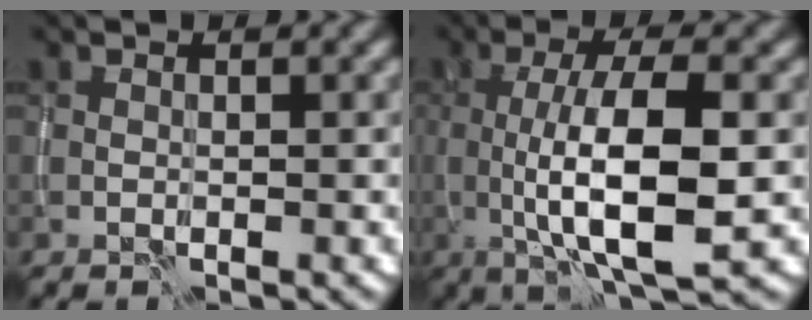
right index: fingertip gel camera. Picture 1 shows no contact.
{"total": 8.8, "force": [-0.5, 2.5, 8.5], "torque": [-0.140, -0.007, -0.005]}